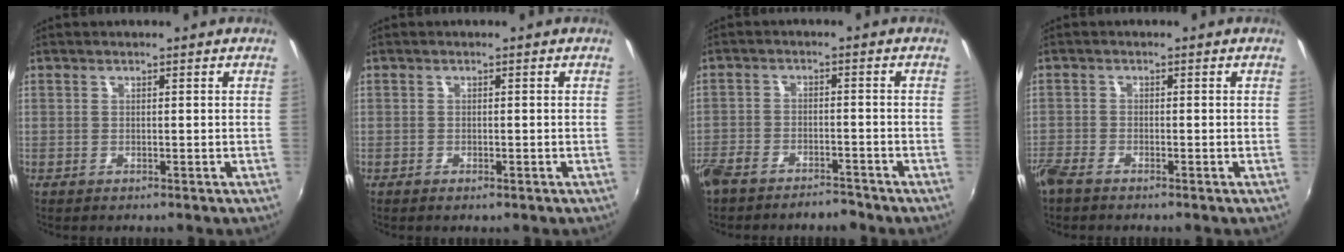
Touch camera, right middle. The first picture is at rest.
{"total": 0.8, "force": [-0.6, 0.4, 0.4], "torque": [-0.008, -0.004, -0.010]}
{"total": 9.3, "force": [-7.7, 3.7, 3.6], "torque": [-0.101, -0.014, -0.127]}
{"total": 4.1, "force": [-3.4, 1.2, 2.0], "torque": [-0.057, -0.016, -0.069]}